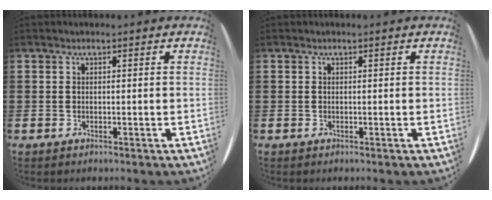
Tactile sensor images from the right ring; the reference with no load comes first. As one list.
[{"total": 0.0}]